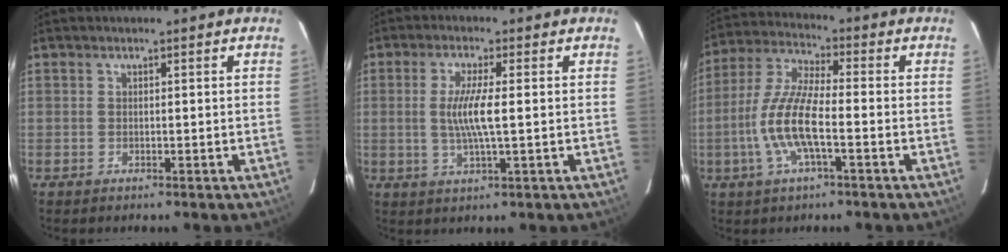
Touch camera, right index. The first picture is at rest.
{"total": 6.2, "force": [0.0, 0.4, 6.1], "torque": [-0.117, -0.005, 0.001]}
{"total": 11.6, "force": [-3.2, 2.8, 10.8], "torque": [-0.232, -0.001, -0.066]}